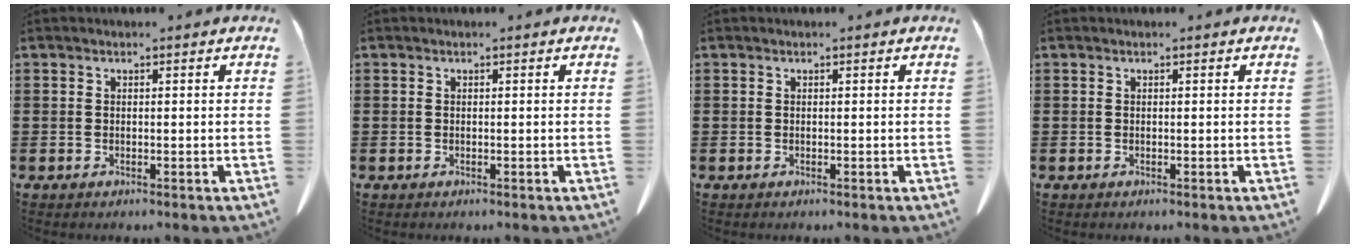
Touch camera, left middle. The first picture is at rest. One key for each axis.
{"total": 0.0}
{"total": 0.0}
{"total": 0.0}